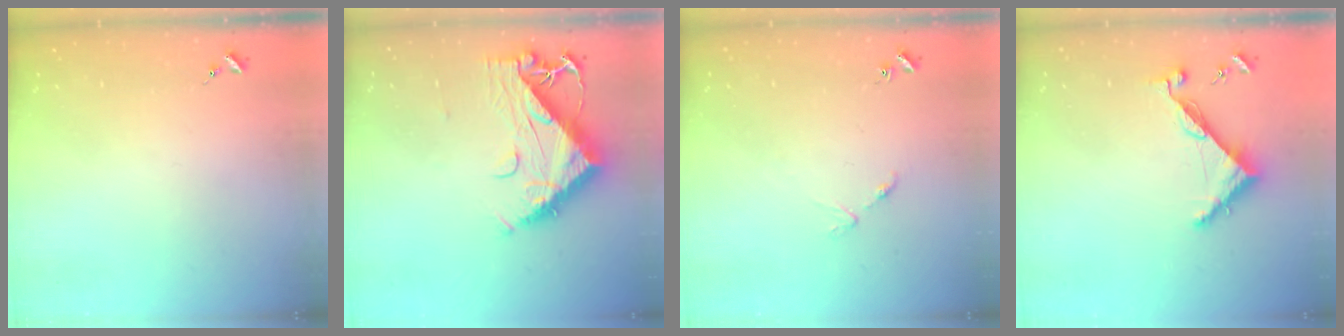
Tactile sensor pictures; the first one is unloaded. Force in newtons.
{"total": 12.0, "press": 11.9, "slide": 1.4}
{"total": 3.8, "press": 3.8, "slide": 0.5}
{"total": 6.8, "press": 6.8, "slide": 0.3}